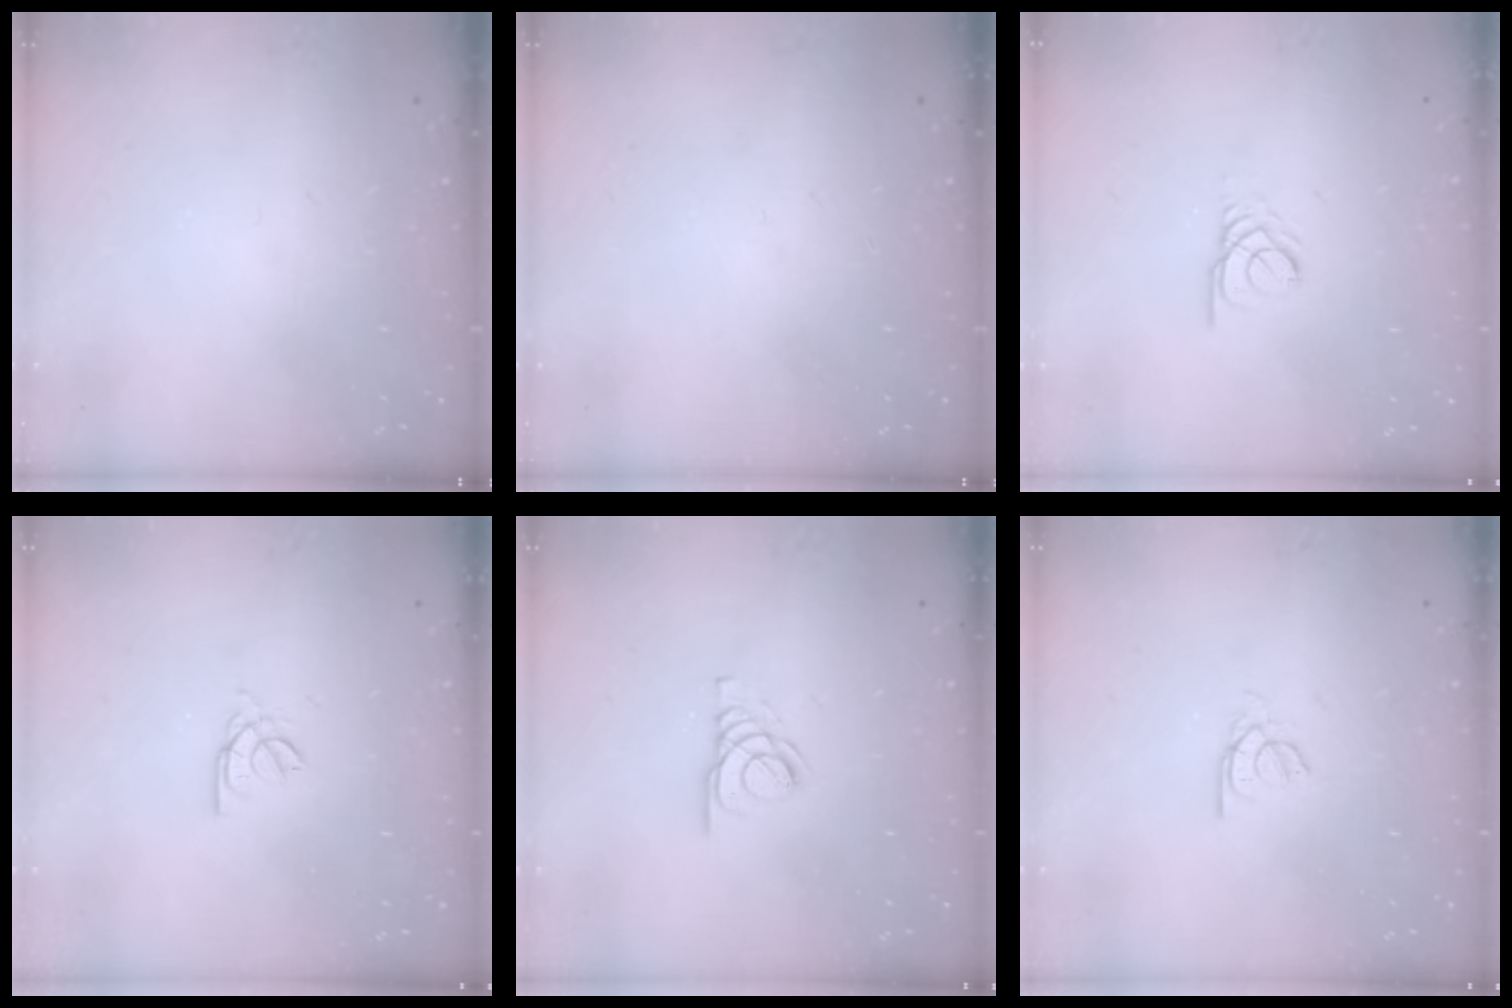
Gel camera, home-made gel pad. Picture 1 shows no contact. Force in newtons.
{"total": 0.0}
{"total": 2.5, "press": 2.5, "slide": 0.2}
{"total": 2.2, "press": 2.1, "slide": 0.6}
{"total": 2.8, "press": 2.8, "slide": 0.3}
{"total": 2.3, "press": 2.3, "slide": 0.2}